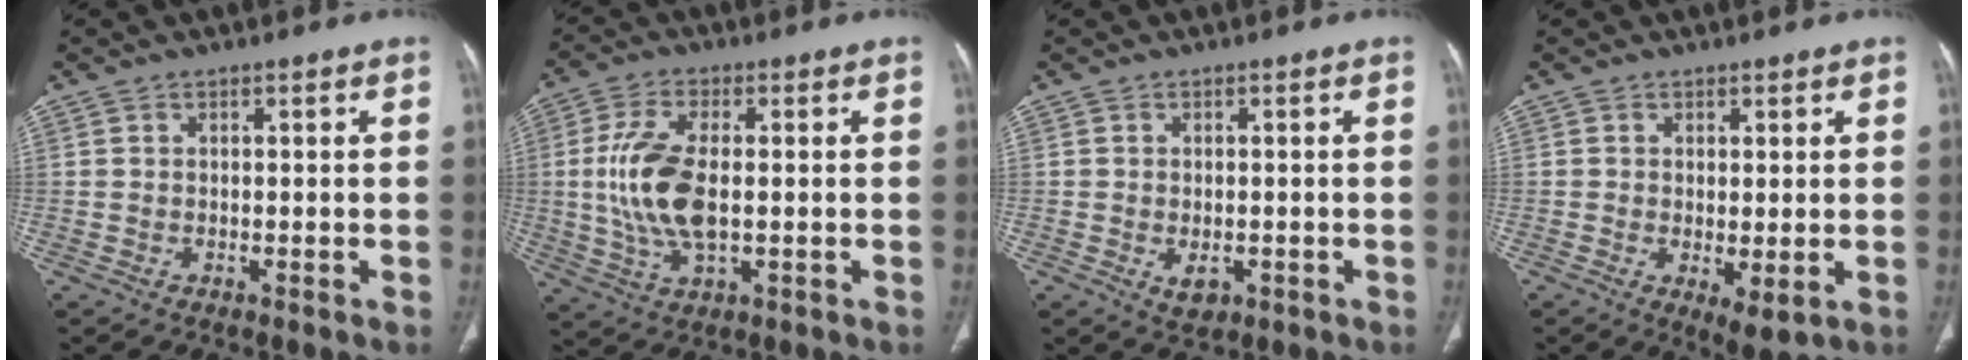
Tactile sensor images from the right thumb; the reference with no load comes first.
{"total": 11.8, "force": [0.0, 5.4, 10.5], "torque": [-0.229, -0.003, 0.004]}
{"total": 3.0, "force": [-0.9, 1.9, 2.2], "torque": [-0.029, -0.001, -0.006]}
{"total": 4.4, "force": [-0.8, 1.6, 4.0], "torque": [-0.067, -0.018, -0.007]}